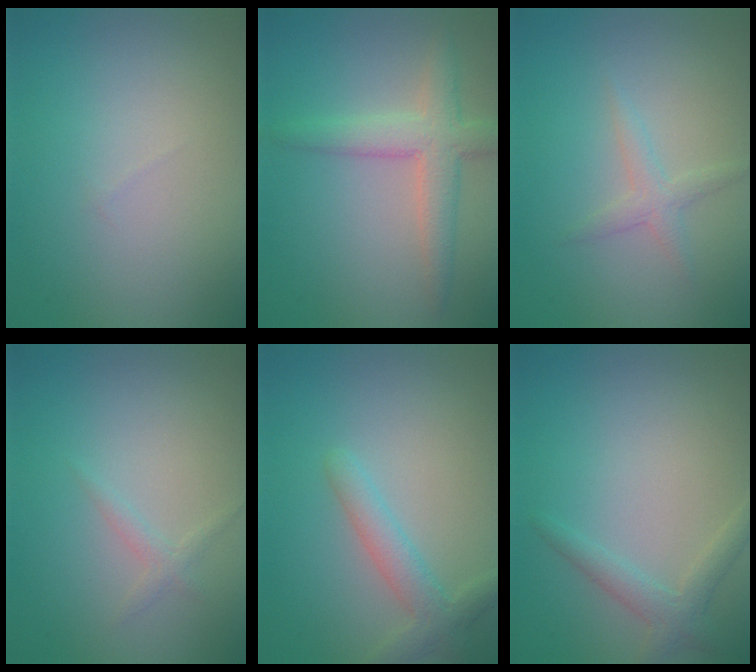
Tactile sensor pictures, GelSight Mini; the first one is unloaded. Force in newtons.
{"total": 3.9, "press": 3.9, "slide": 0.1}
{"total": 1.6, "press": 1.6, "slide": 0.1}
{"total": 1.0, "press": 1.0, "slide": 0.0}
{"total": 2.8, "press": 2.8, "slide": 0.2}
{"total": 2.0, "press": 2.0, "slide": 0.1}